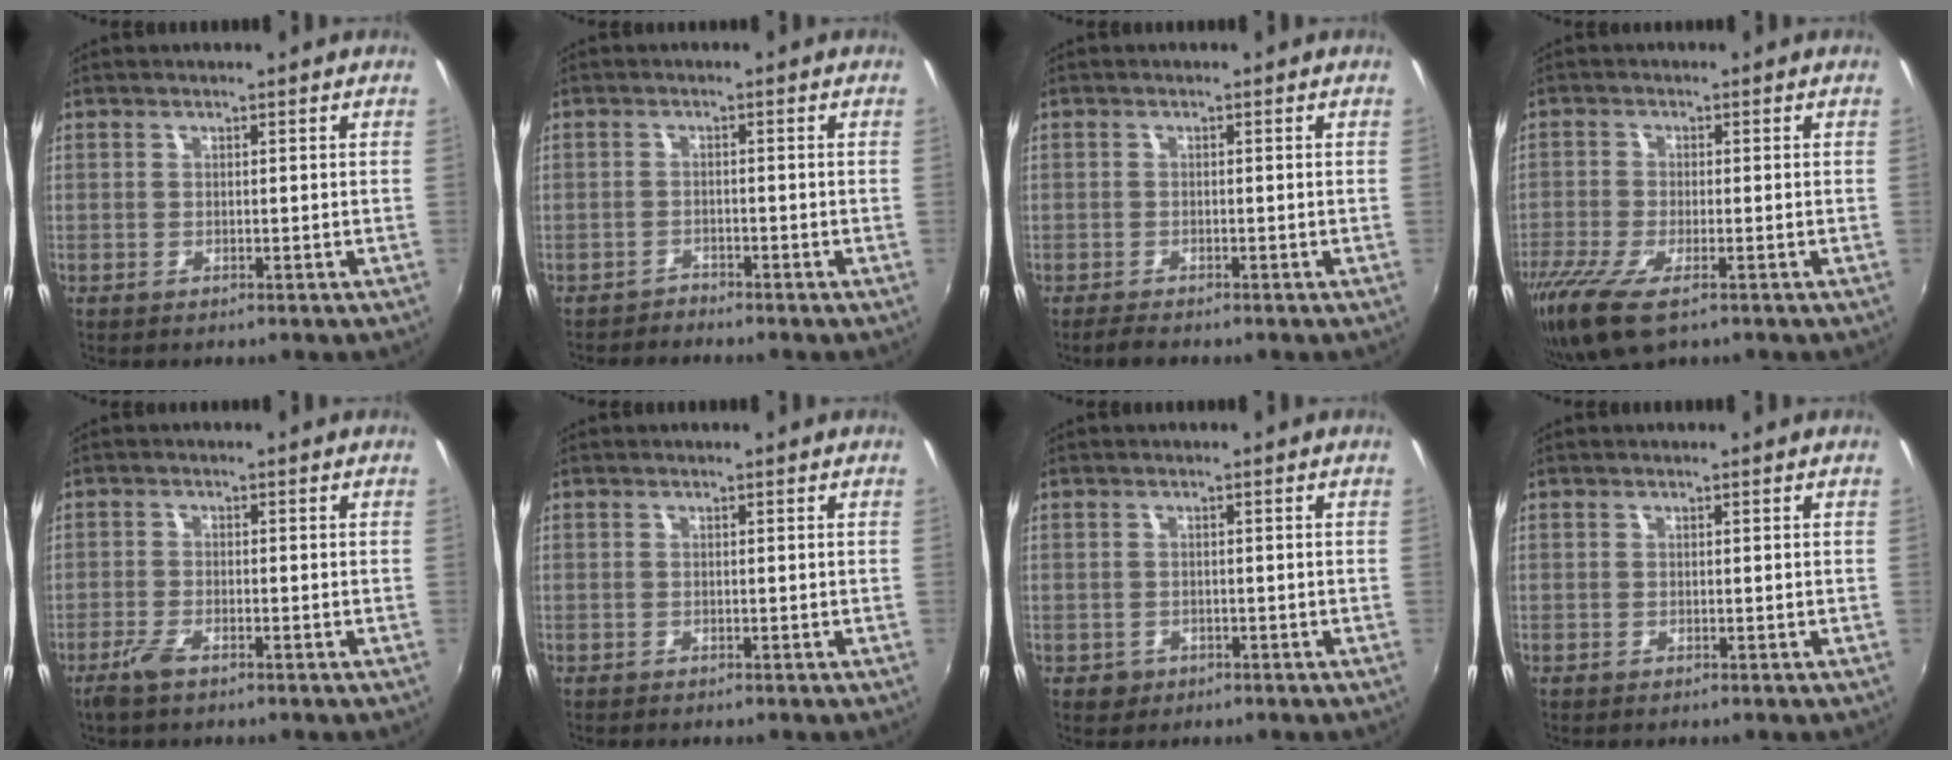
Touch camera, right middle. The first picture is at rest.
{"total": 2.0, "force": [-2.0, 0.3, -0.4], "torque": [-0.001, -0.002, -0.039]}
{"total": 1.8, "force": [-1.6, 0.3, 0.5], "torque": [-0.017, -0.007, -0.032]}
{"total": 9.5, "force": [-6.0, 3.0, 6.7], "torque": [-0.157, -0.039, -0.113]}
{"total": 3.4, "force": [-2.5, 0.8, 2.2], "torque": [-0.060, -0.006, -0.050]}
{"total": 0.0}
{"total": 2.3, "force": [-0.9, 2.0, 0.6], "torque": [-0.017, -0.004, -0.011]}
{"total": 0.0}